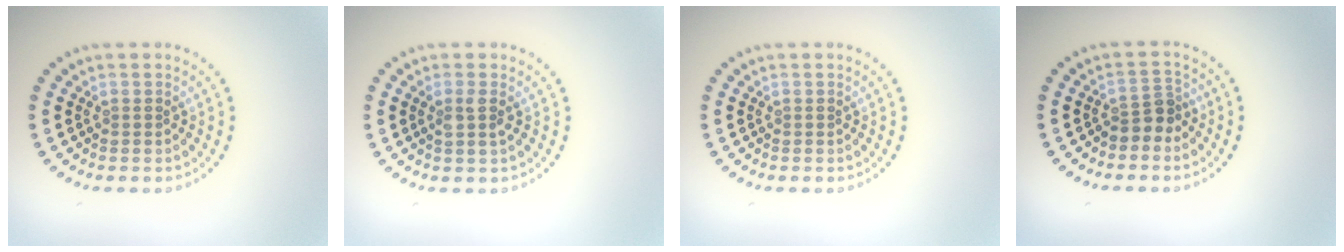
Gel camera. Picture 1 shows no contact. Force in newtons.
{"total": 1.5, "press": 1.3, "slide": 0.9}
{"total": 0.0}
{"total": 2.2, "press": 1.7, "slide": 1.4}